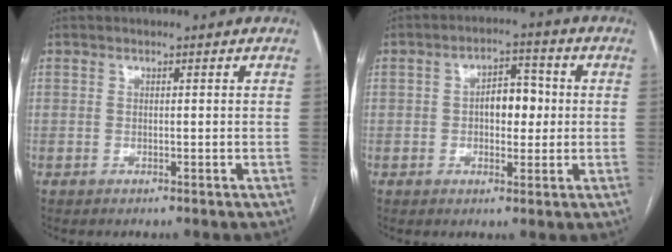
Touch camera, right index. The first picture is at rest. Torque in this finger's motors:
{"motor_torque": [0.80, 0.00, 0.39, 0.06]}